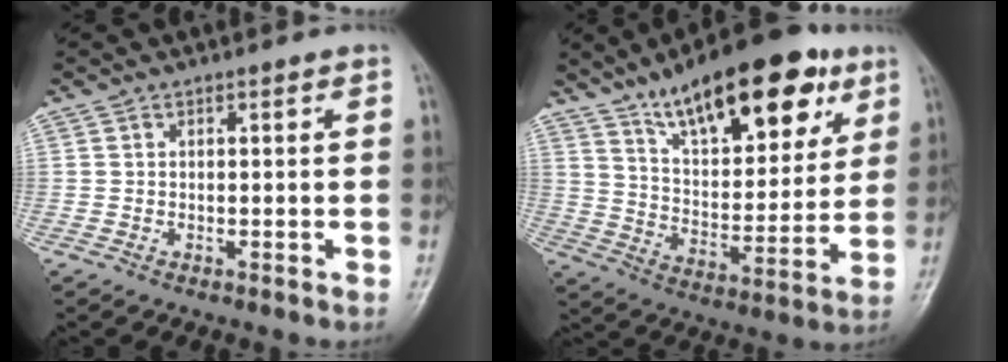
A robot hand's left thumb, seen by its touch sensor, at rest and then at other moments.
{"total": 22.5, "force": [13.4, 9.0, 15.7], "torque": [-0.198, -0.044, 0.220]}